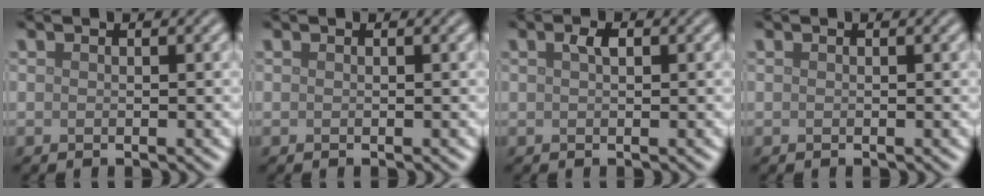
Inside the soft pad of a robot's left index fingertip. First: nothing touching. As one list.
[{"total": 0.0}, {"total": 1.2, "force": [0.4, 0.6, 1.0], "torque": [-0.019, 0.002, 0.008]}, {"total": 0.0}]